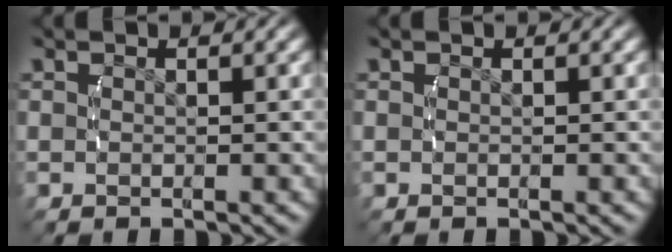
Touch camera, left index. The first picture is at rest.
{"total": 0.0}